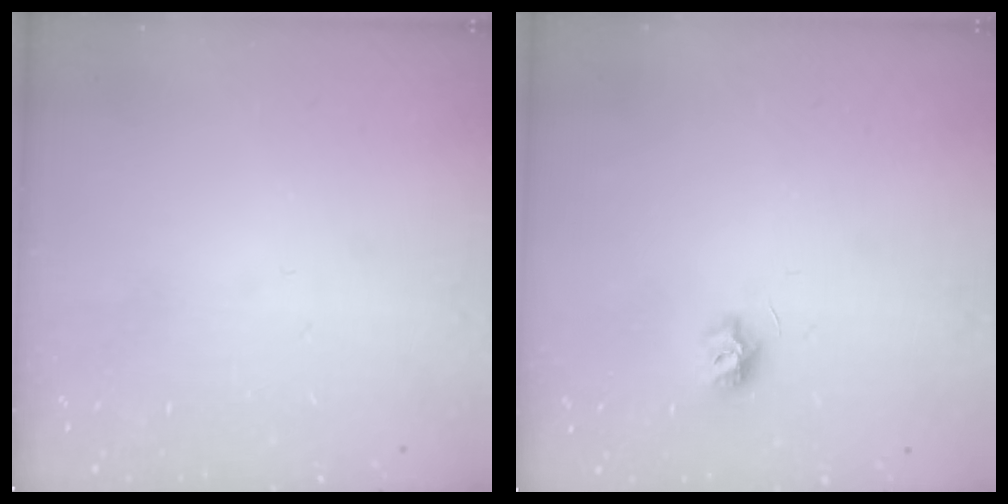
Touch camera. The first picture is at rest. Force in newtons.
{"total": 6.8, "press": 6.8, "slide": 0.5}